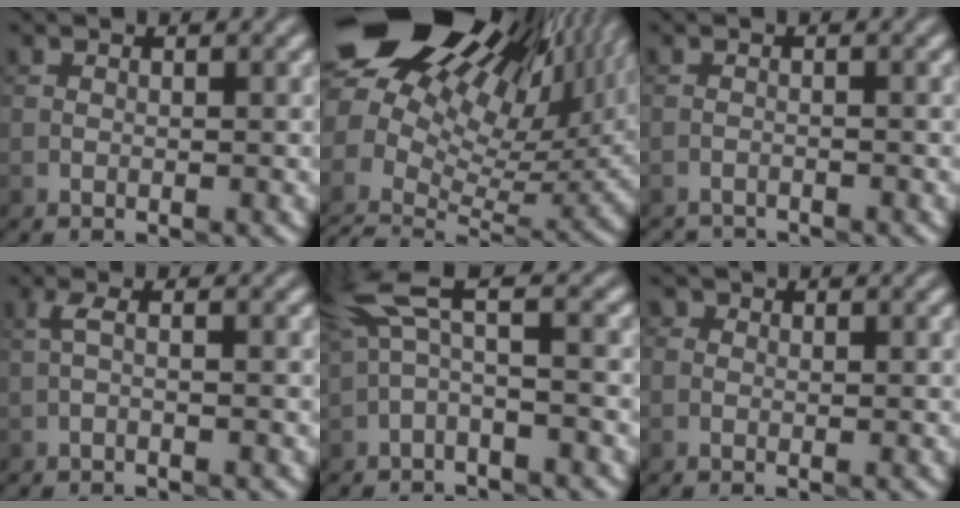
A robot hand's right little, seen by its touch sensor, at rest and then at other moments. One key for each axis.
{"total": 18.5, "fx": 7.6, "fy": 11.1, "fz": 12.8, "tx": -0.230, "ty": 0.039, "tz": 0.155}
{"total": 2.0, "fx": -2.0, "fy": 0.0, "fz": -0.2, "tx": 0.009, "ty": -0.006, "tz": -0.037}
{"total": 0.9, "fx": -0.1, "fy": 0.1, "fz": 0.9, "tx": -0.019, "ty": 0.005, "tz": -0.003}
{"total": 3.8, "fx": 0.4, "fy": 1.1, "fz": 3.7, "tx": -0.085, "ty": 0.019, "tz": 0.000}
{"total": 1.1, "fx": 0.2, "fy": 1.0, "fz": 0.4, "tx": 0.002, "ty": 0.001, "tz": -0.013}